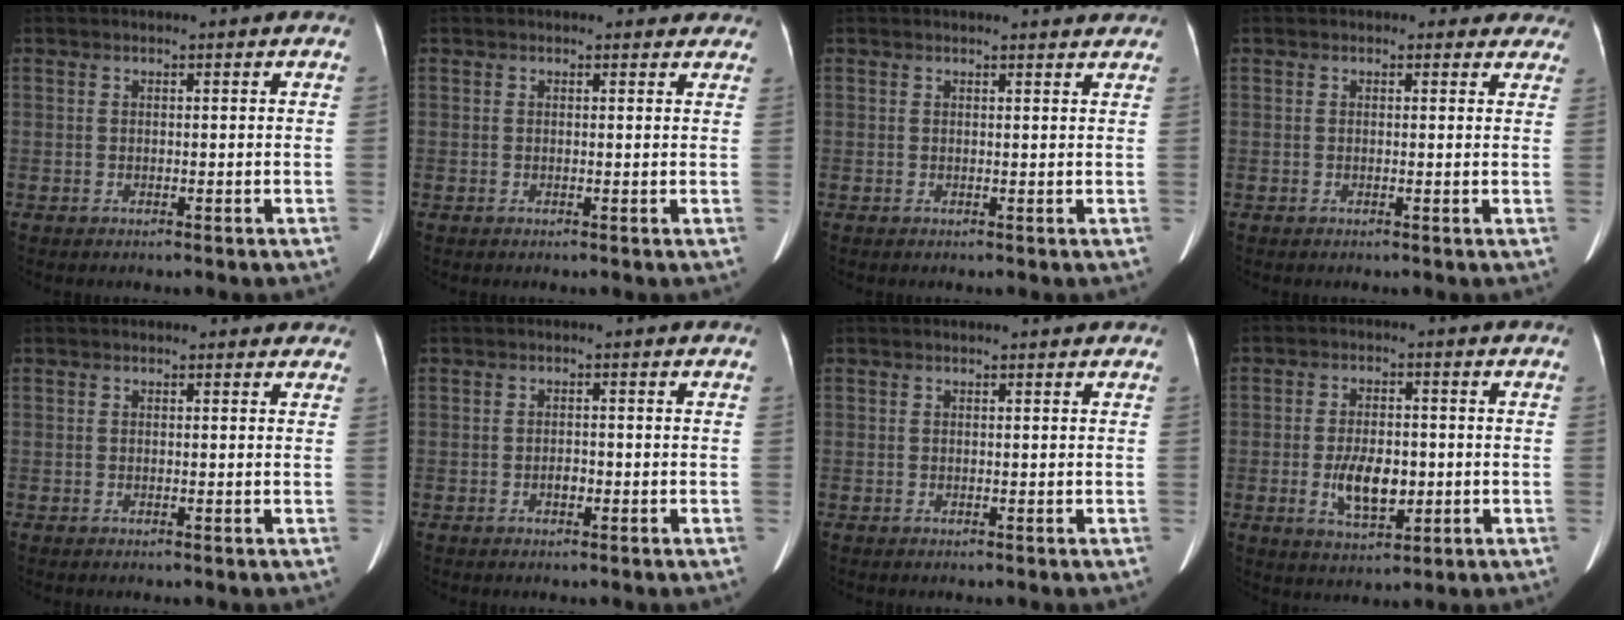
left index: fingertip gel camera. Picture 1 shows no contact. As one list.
[{"total": 2.9, "force": [2.5, 1.4, 0.3], "torque": [0.008, 0.000, 0.012]}, {"total": 2.7, "force": [2.7, 0.1, 0.3], "torque": [-0.008, 0.001, 0.024]}, {"total": 3.9, "force": [3.2, 2.1, 0.2], "torque": [0.018, -0.004, 0.016]}, {"total": 2.0, "force": [1.7, 1.0, 0.3], "torque": [0.001, 0.001, 0.004]}, {"total": 1.3, "force": [-0.6, 0.7, 0.9], "torque": [-0.014, 0.003, -0.009]}, {"total": 0.6, "force": [0.6, 0.0, 0.1], "torque": [-0.006, -0.002, 0.006]}, {"total": 7.2, "force": [-1.4, 3.5, 6.2], "torque": [-0.120, -0.002, -0.015]}]